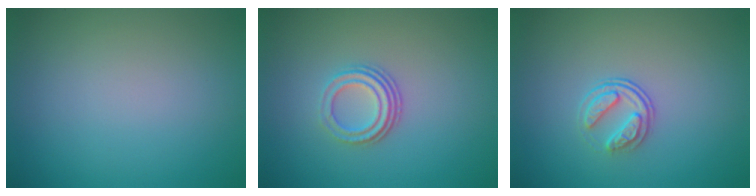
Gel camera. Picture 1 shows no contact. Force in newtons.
{"total": 3.2, "press": 2.3, "slide": 2.3}
{"total": 2.3, "press": 1.7, "slide": 1.6}